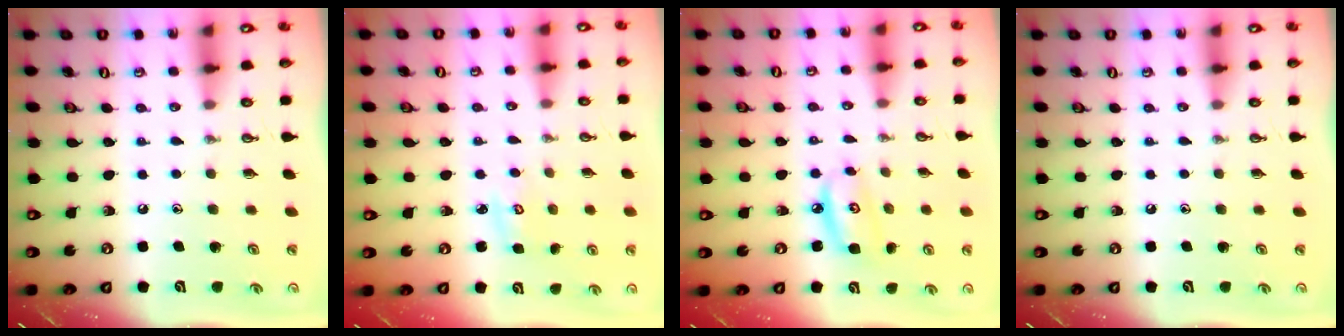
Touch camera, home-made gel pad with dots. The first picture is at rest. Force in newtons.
{"total": 2.6, "press": 2.6, "slide": 0.1}
{"total": 6.8, "press": 6.8, "slide": 0.5}
{"total": 0.0}